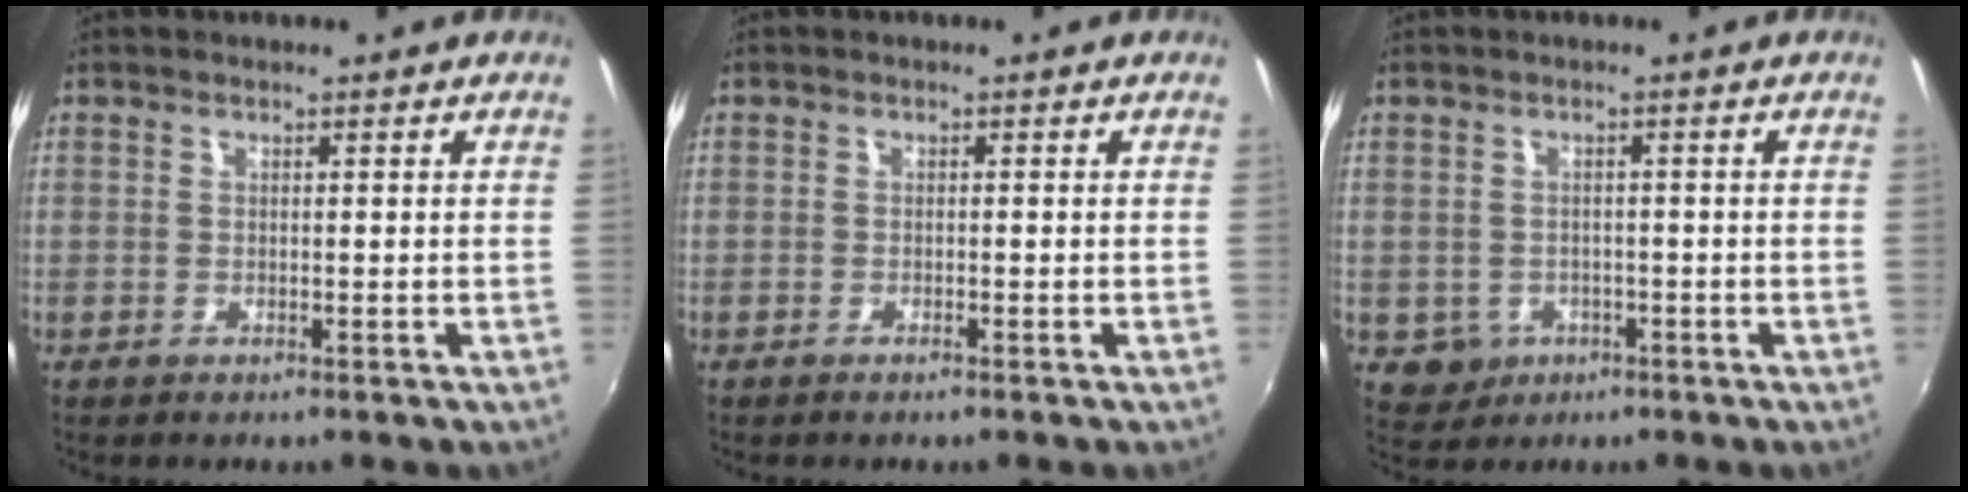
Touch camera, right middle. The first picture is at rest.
{"total": 0.8, "force": [-0.7, 0.0, 0.4], "torque": [-0.007, -0.002, -0.013]}
{"total": 4.3, "force": [-1.4, 3.9, 1.1], "torque": [-0.033, 0.000, -0.011]}